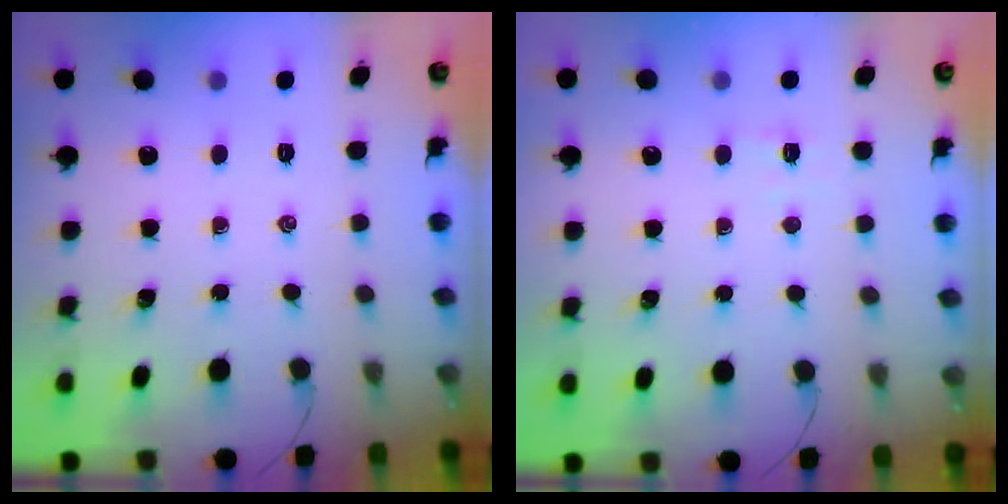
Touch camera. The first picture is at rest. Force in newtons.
{"total": 2.2, "press": 2.0, "slide": 0.8}